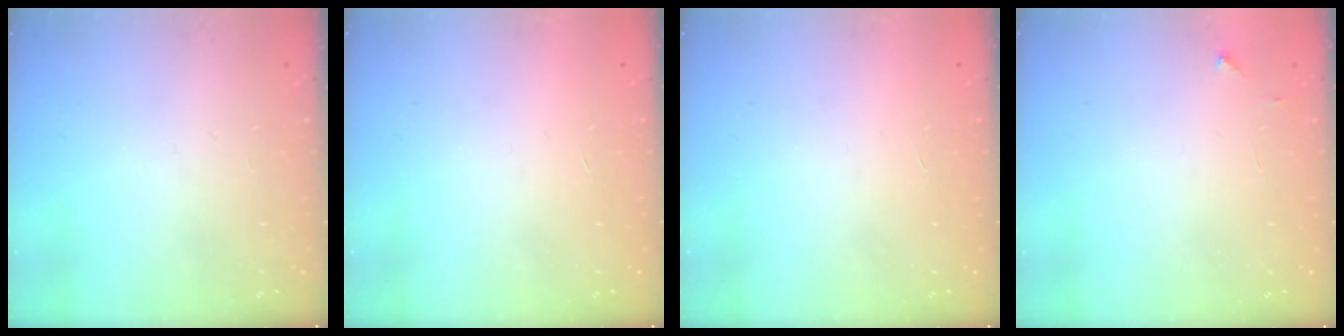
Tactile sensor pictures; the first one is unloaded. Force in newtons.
{"total": 1.7, "press": 1.7, "slide": 0.1}
{"total": 1.7, "press": 1.7, "slide": 0.1}
{"total": 2.0, "press": 2.0, "slide": 0.2}